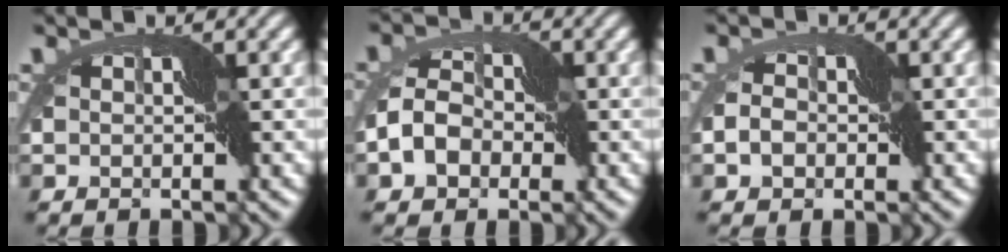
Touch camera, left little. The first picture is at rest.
{"total": 3.6, "force": [-0.8, 2.4, 2.5], "torque": [-0.054, 0.007, -0.027]}
{"total": 2.2, "force": [-0.5, 1.5, 1.5], "torque": [-0.021, 0.001, -0.017]}